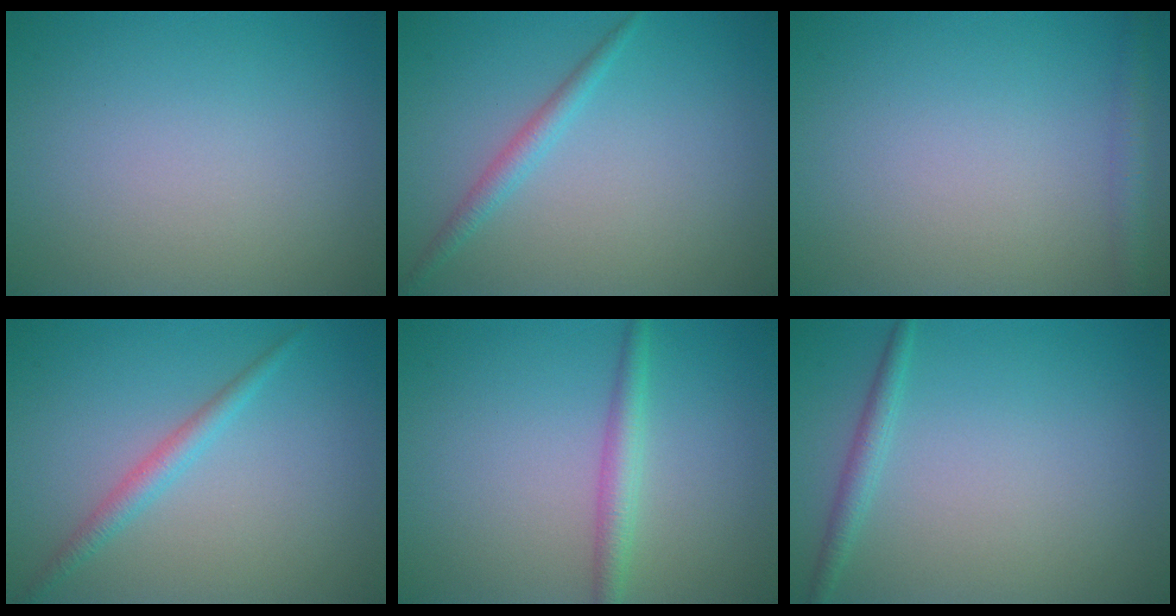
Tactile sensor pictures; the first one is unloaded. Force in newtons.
{"total": 1.7, "press": 1.7, "slide": 0.1}
{"total": 1.8, "press": 1.8, "slide": 0.1}
{"total": 1.9, "press": 1.9, "slide": 0.1}
{"total": 2.2, "press": 2.2, "slide": 0.1}
{"total": 1.5, "press": 1.5, "slide": 0.1}